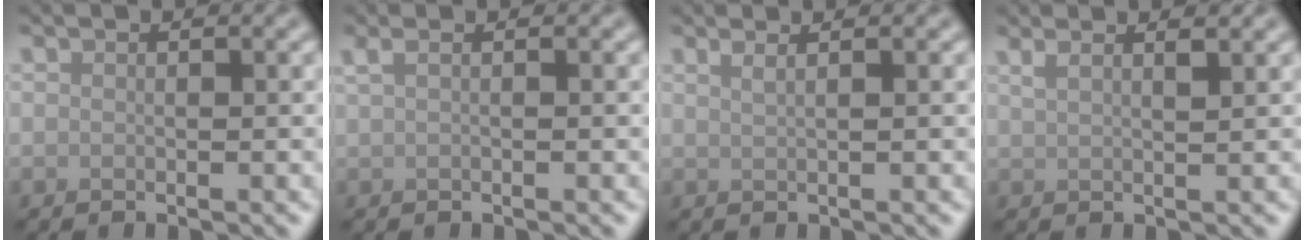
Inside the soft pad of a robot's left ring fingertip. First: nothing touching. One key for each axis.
{"total": 1.4, "fx": 0.6, "fy": 0.5, "fz": 1.2, "tx": -0.023, "ty": 0.002, "tz": 0.010}
{"total": 2.5, "fx": 1.6, "fy": 1.2, "fz": 1.6, "tx": -0.003, "ty": 0.005, "tz": -0.005}
{"total": 3.3, "fx": 2.1, "fy": 1.3, "fz": 2.2, "tx": -0.012, "ty": 0.011, "tz": 0.004}